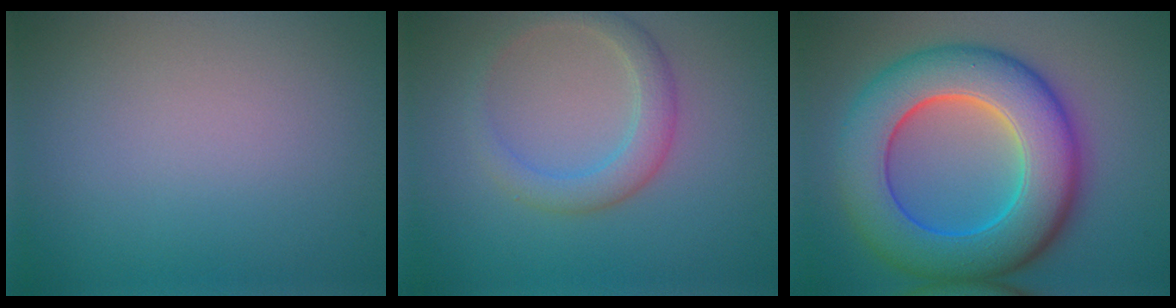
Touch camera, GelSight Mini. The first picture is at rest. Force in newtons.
{"total": 2.8, "press": 2.8, "slide": 0.1}
{"total": 11.4, "press": 11.4, "slide": 0.1}